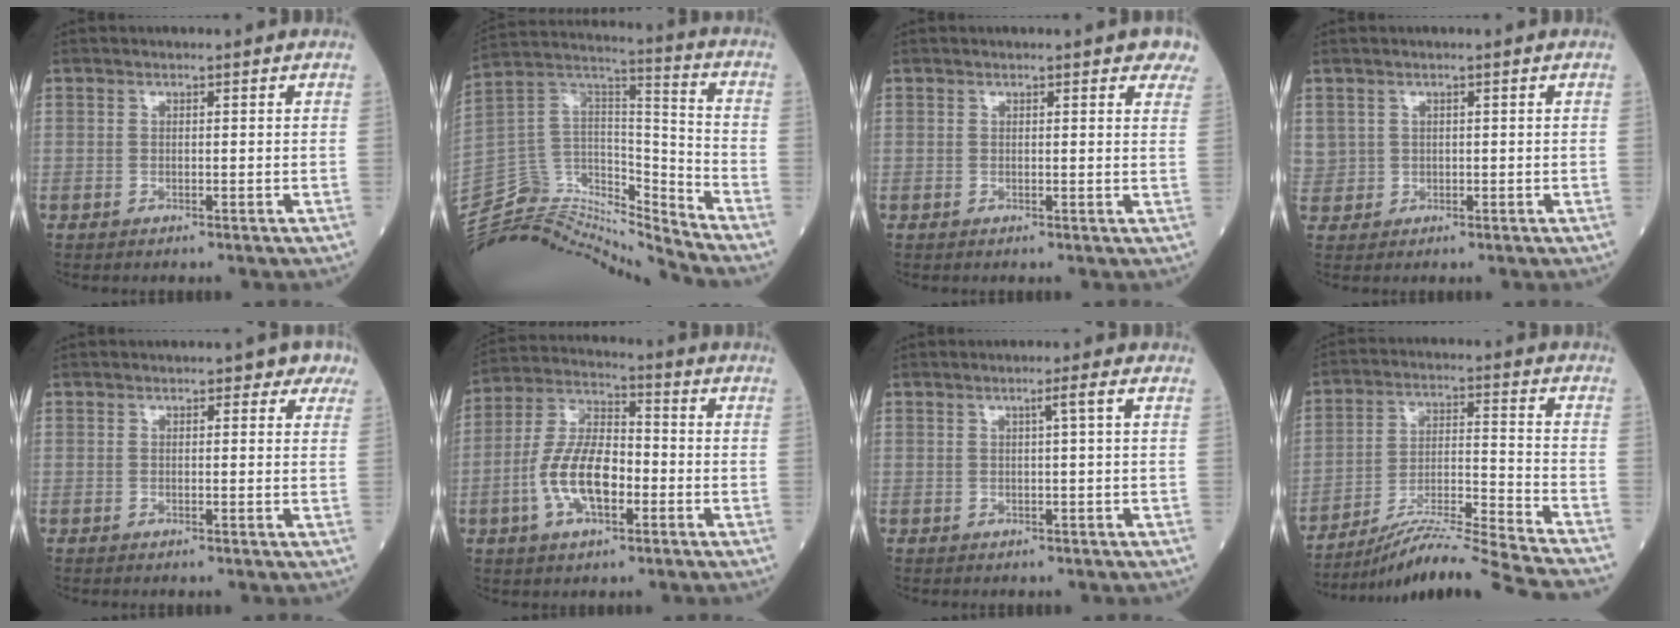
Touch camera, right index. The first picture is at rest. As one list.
[{"total": 18.0, "force": [-17.8, 2.1, 1.5], "torque": [-0.025, 0.083, -0.309]}, {"total": 5.2, "force": [3.9, 1.2, 3.2], "torque": [-0.030, 0.002, 0.028]}, {"total": 2.7, "force": [1.1, 2.5, 0.3], "torque": [0.002, 0.007, 0.025]}, {"total": 3.1, "force": [1.8, 1.6, 1.9], "torque": [-0.007, 0.009, 0.011]}, {"total": 11.5, "force": [-3.1, 4.9, 9.9], "torque": [-0.203, 0.017, -0.062]}, {"total": 1.7, "force": [0.4, -0.6, 1.5], "torque": [-0.026, -0.001, 0.008]}, {"total": 18.9, "force": [-17.3, -2.6, 7.1], "torque": [-0.113, -0.020, -0.279]}]